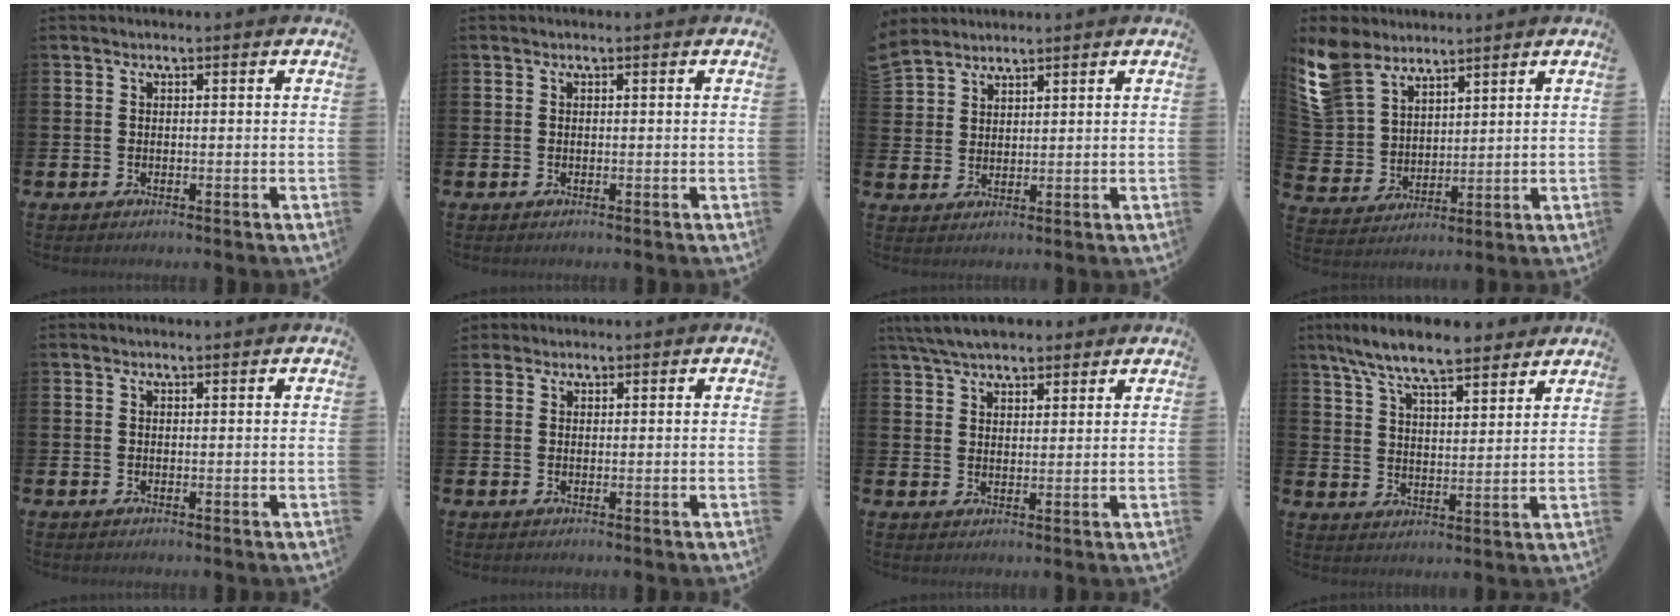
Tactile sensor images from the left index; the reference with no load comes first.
{"total": 0.0}
{"total": 3.9, "force": [3.7, 1.3, -0.4], "torque": [0.008, -0.019, 0.069]}
{"total": 8.7, "force": [7.3, 4.4, 1.7], "torque": [-0.079, -0.028, 0.141]}
{"total": 0.0}
{"total": 1.3, "force": [1.1, 0.7, -0.1], "torque": [0.013, 0.000, 0.019]}
{"total": 5.8, "force": [5.4, 1.5, 1.5], "torque": [-0.053, -0.008, 0.104]}
{"total": 8.8, "force": [8.1, 1.3, 3.1], "torque": [-0.087, -0.037, 0.149]}